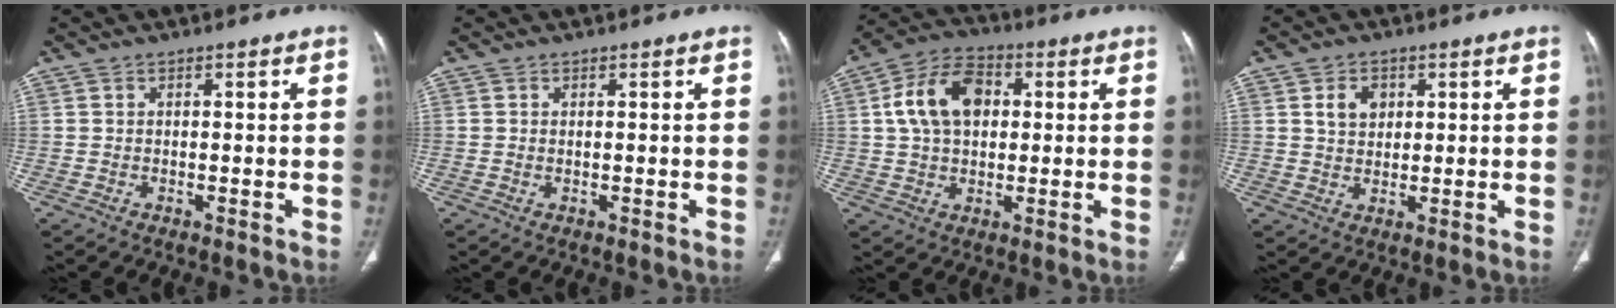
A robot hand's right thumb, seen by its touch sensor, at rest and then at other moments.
{"total": 0.0}
{"total": 12.3, "force": [2.3, 8.3, 8.8], "torque": [-0.144, 0.017, 0.034]}
{"total": 4.5, "force": [1.7, 3.4, 2.5], "torque": [-0.023, -0.008, 0.031]}